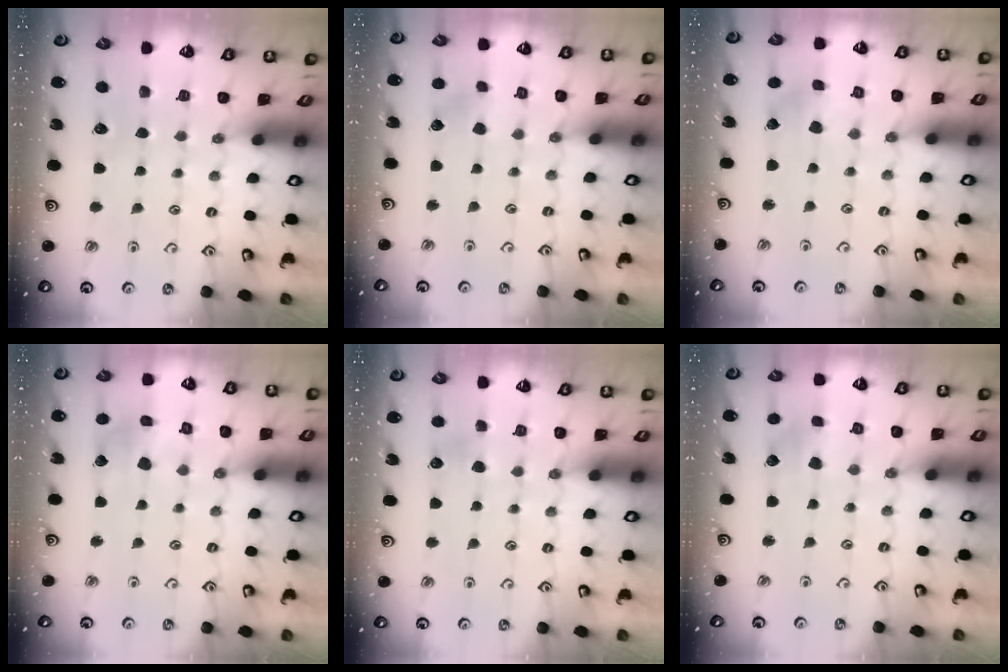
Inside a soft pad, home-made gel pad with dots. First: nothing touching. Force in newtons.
{"total": 2.5, "press": 2.5, "slide": 0.2}
{"total": 2.2, "press": 2.2, "slide": 0.1}
{"total": 6.9, "press": 6.9, "slide": 0.7}
{"total": 3.0, "press": 3.0, "slide": 0.2}
{"total": 2.8, "press": 2.8, "slide": 0.4}